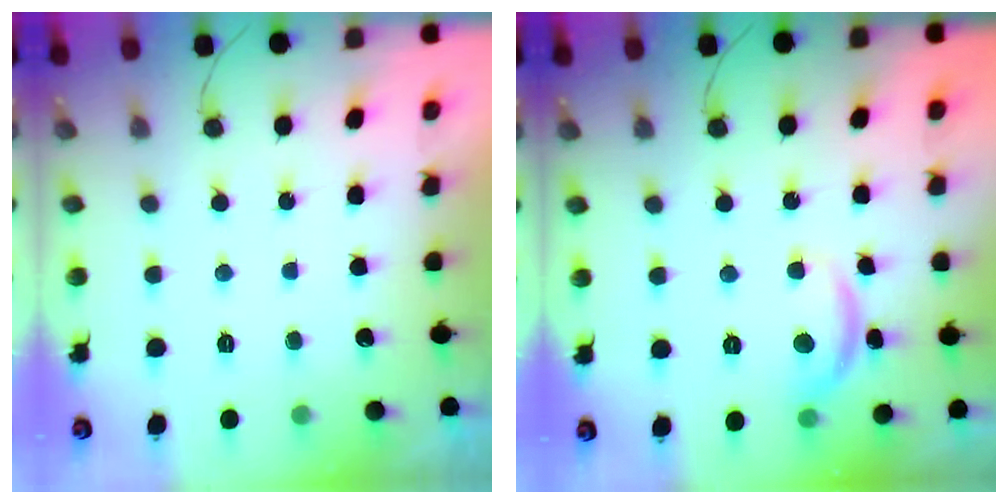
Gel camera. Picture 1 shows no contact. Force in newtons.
{"total": 10.6, "press": 10.6, "slide": 0.6}